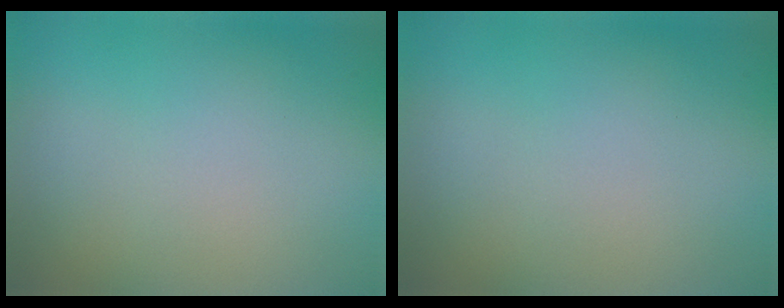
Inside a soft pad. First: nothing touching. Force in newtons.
{"total": 0.0}